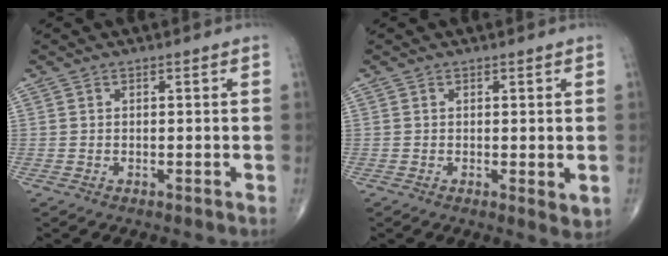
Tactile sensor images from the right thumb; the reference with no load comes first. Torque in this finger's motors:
{"motor_torque": [-0.21, 0.32, -0.12, -0.08, -0.03]}